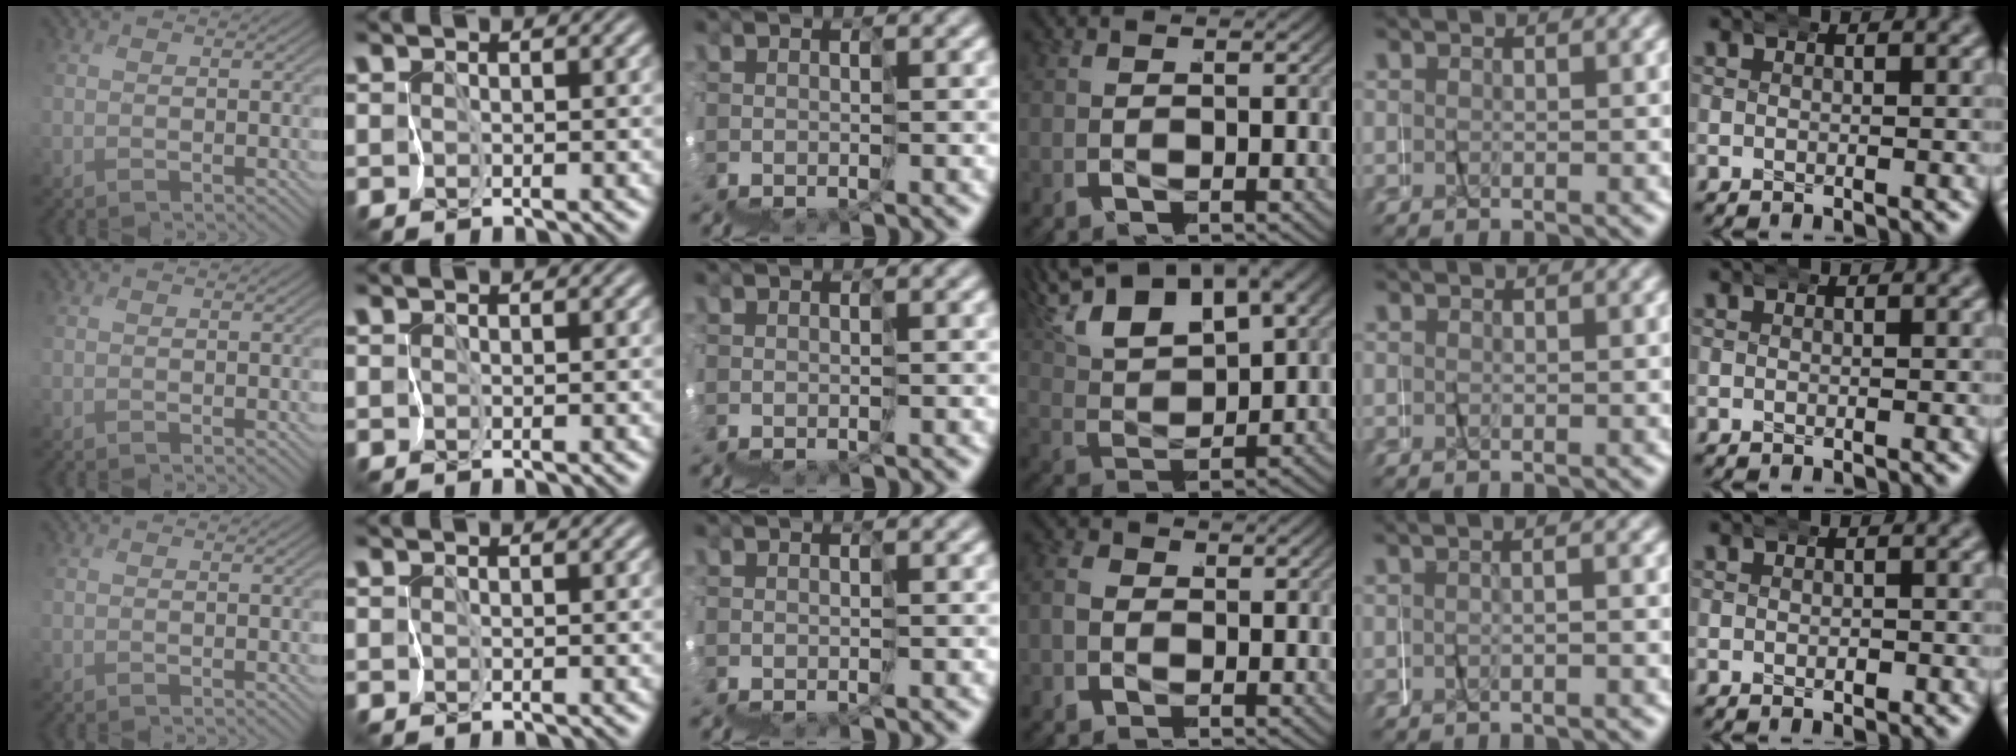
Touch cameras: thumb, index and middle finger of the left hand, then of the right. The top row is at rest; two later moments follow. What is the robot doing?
{"motion": "wrap", "object": "napkin"}